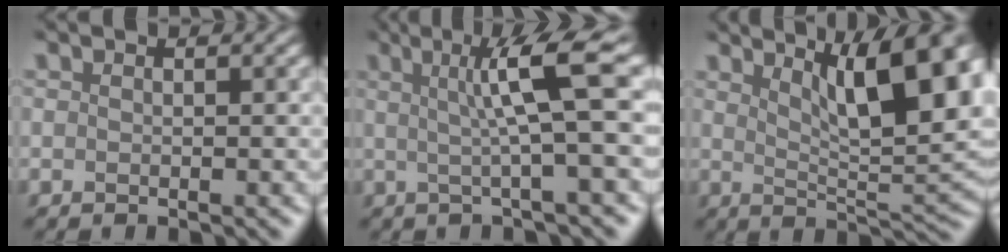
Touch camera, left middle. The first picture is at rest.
{"total": 5.3, "force": [1.0, 0.1, 5.2], "torque": [-0.092, 0.017, 0.024]}
{"total": 9.7, "force": [3.9, 2.2, 8.7], "torque": [-0.103, 0.014, 0.070]}